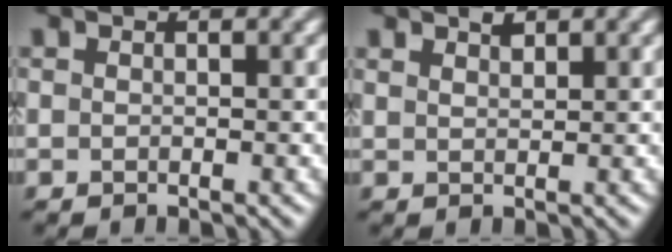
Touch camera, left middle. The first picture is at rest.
{"total": 1.2, "force": [1.1, 0.1, 0.2], "torque": [-0.002, 0.006, 0.022]}